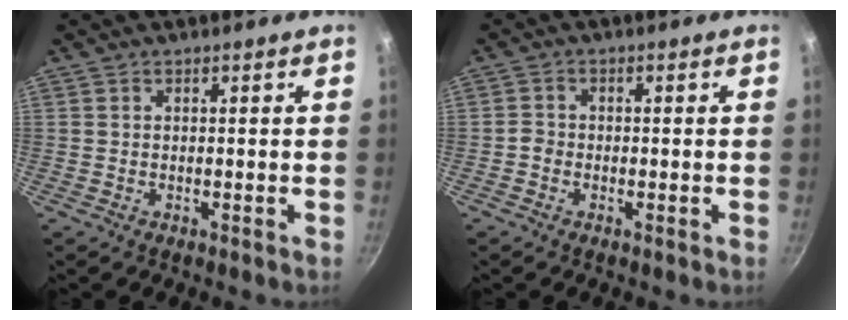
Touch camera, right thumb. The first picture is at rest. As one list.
[{"total": 1.8, "force": [-0.9, 1.3, 0.7], "torque": [-0.014, 0.011, -0.024]}]